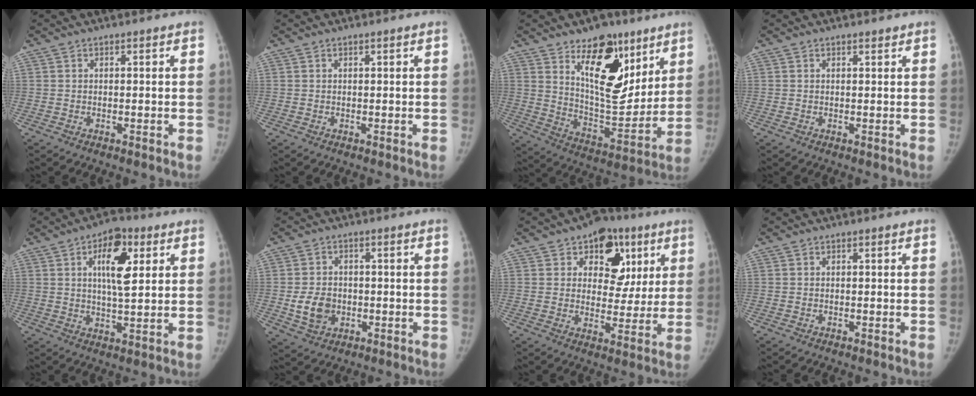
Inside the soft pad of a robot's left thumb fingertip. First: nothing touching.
{"total": 0.0}
{"total": 18.6, "force": [10.0, 9.6, 12.4], "torque": [-0.126, -0.076, 0.169]}
{"total": 0.7, "force": [0.6, 0.3, 0.0], "torque": [0.003, -0.006, 0.006]}
{"total": 10.4, "force": [3.5, 4.6, 8.6], "torque": [-0.111, -0.011, 0.051]}
{"total": 6.9, "force": [-1.1, 5.6, 4.0], "torque": [-0.052, 0.003, -0.013]}
{"total": 13.6, "force": [6.0, 9.9, 7.2], "torque": [-0.028, -0.011, 0.080]}
{"total": 0.0}